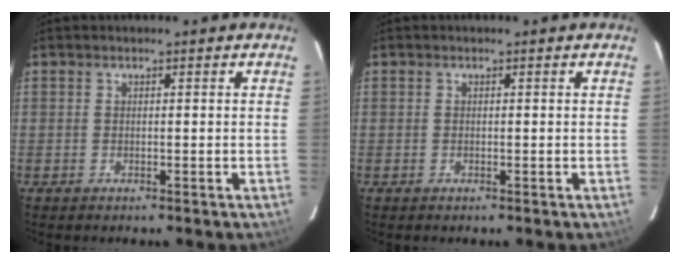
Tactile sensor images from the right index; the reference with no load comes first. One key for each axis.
{"total": 0.0}